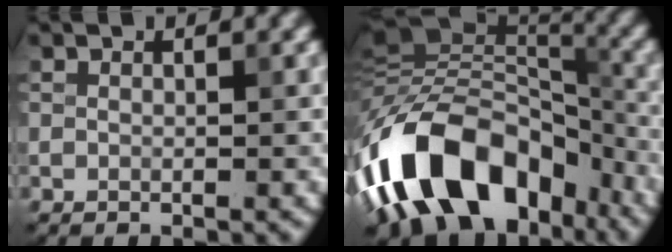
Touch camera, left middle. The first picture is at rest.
{"total": 15.7, "force": [-8.8, 8.9, 9.5], "torque": [-0.187, 0.019, -0.142]}